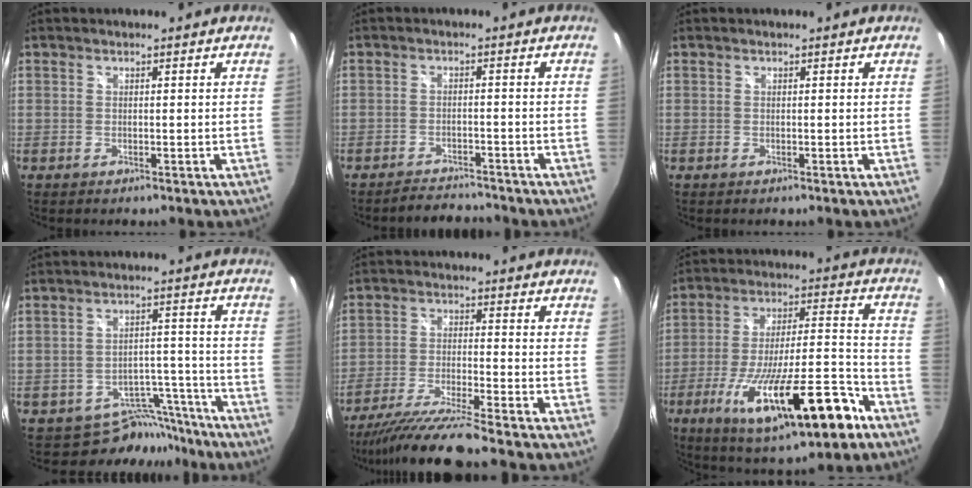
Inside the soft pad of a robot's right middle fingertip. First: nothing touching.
{"total": 5.1, "force": [-5.0, 1.0, 0.7], "torque": [-0.029, 0.001, -0.076]}
{"total": 0.0}
{"total": 8.2, "force": [-7.3, 3.7, -0.1], "torque": [0.008, 0.031, -0.102]}
{"total": 11.6, "force": [-10.1, -1.8, 5.4], "torque": [-0.118, -0.021, -0.184]}
{"total": 23.2, "force": [-12.0, 6.0, 19.0], "torque": [-0.333, -0.042, -0.182]}